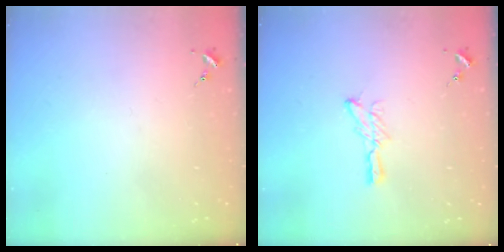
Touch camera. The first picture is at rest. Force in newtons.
{"total": 6.1, "press": 6.0, "slide": 0.7}